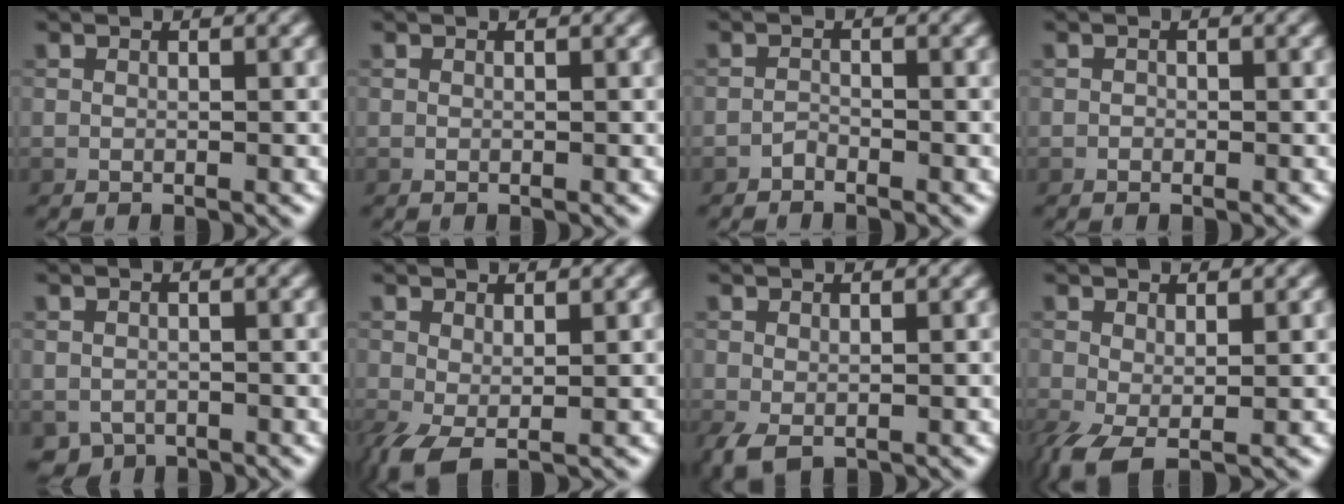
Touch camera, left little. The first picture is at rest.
{"total": 0.0}
{"total": 0.6, "force": [-0.6, 0.1, 0.2], "torque": [-0.002, 0.002, -0.012]}
{"total": 0.0}
{"total": 1.5, "force": [-0.9, 1.1, 0.4], "torque": [-0.005, -0.007, -0.018]}
{"total": 2.9, "force": [-0.5, 1.2, 2.6], "torque": [-0.066, -0.005, -0.012]}
{"total": 1.7, "force": [-0.5, 0.9, 1.3], "torque": [-0.037, -0.007, -0.010]}
{"total": 3.2, "force": [-0.8, 1.3, 2.8], "torque": [-0.072, -0.008, -0.017]}